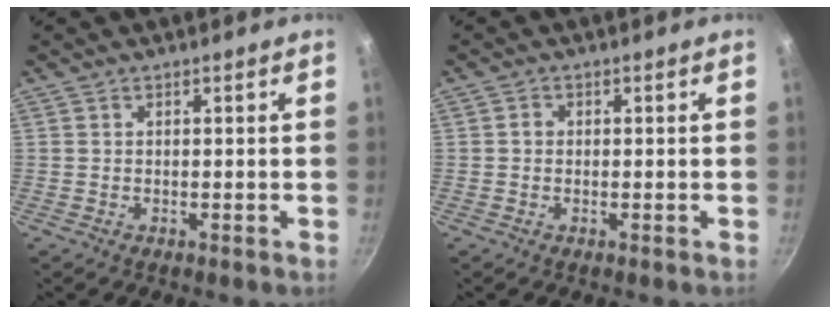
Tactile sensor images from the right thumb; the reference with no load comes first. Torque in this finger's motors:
{"motor_torque": [0.17, 0.10, 0.36, 0.03, -0.02]}